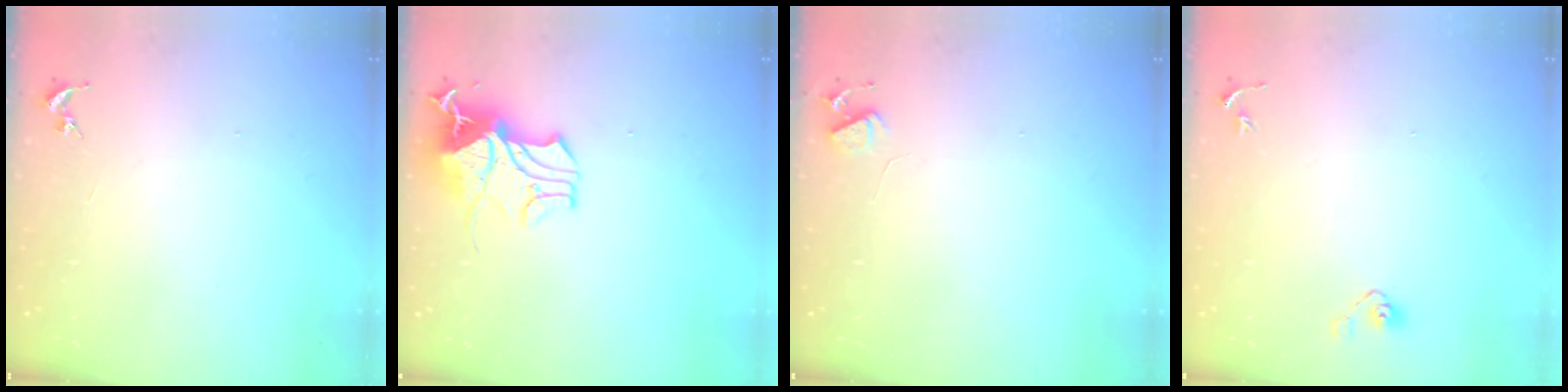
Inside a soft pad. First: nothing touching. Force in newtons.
{"total": 15.9, "press": 15.9, "slide": 0.4}
{"total": 4.9, "press": 4.9, "slide": 0.7}
{"total": 3.4, "press": 3.3, "slide": 0.9}